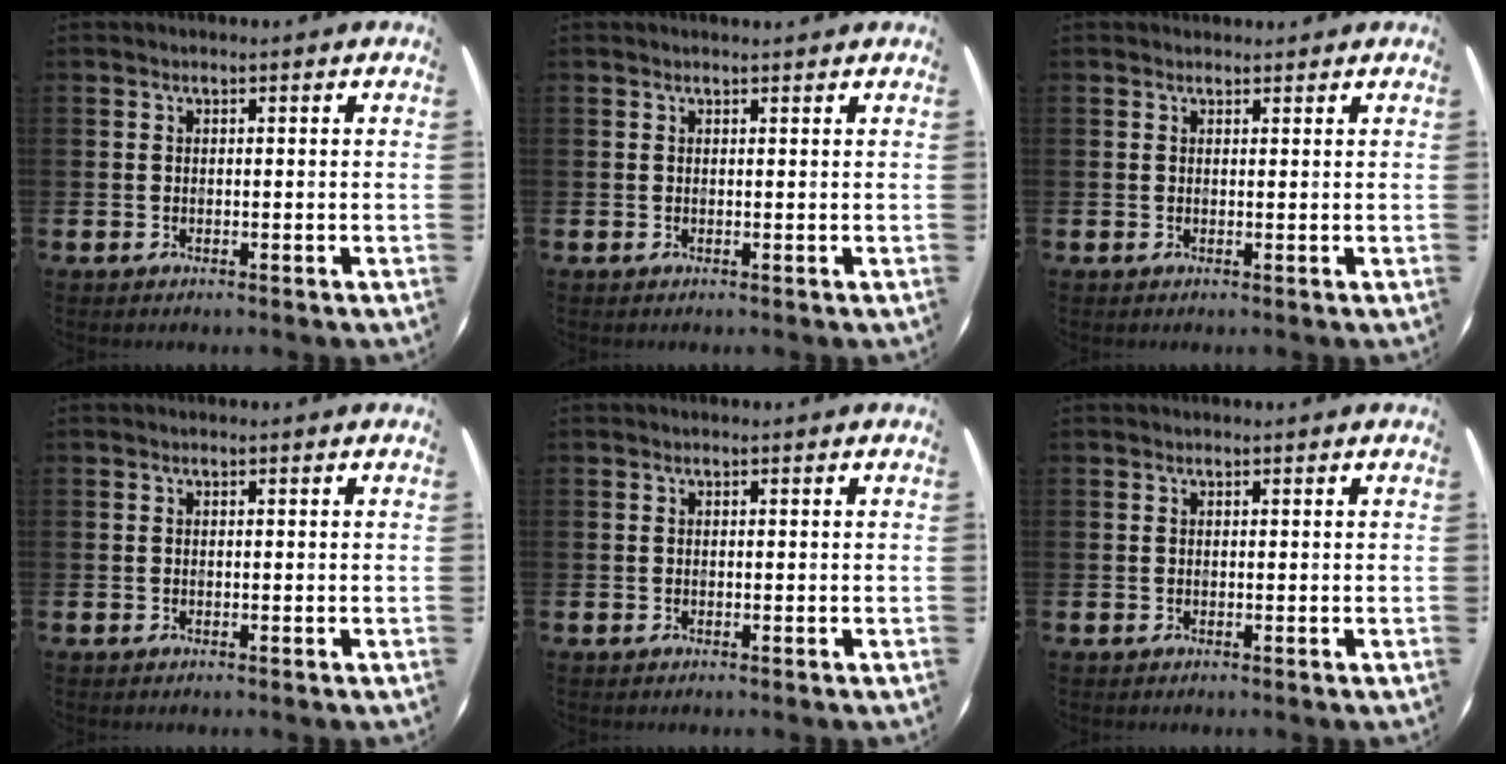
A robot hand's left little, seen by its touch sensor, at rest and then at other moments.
{"total": 0.6, "force": [0.6, -0.1, 0.1], "torque": [0.006, -0.003, 0.010]}
{"total": 1.0, "force": [0.9, 0.3, -0.1], "torque": [0.008, 0.000, 0.017]}
{"total": 0.0}
{"total": 0.0}
{"total": 0.0}